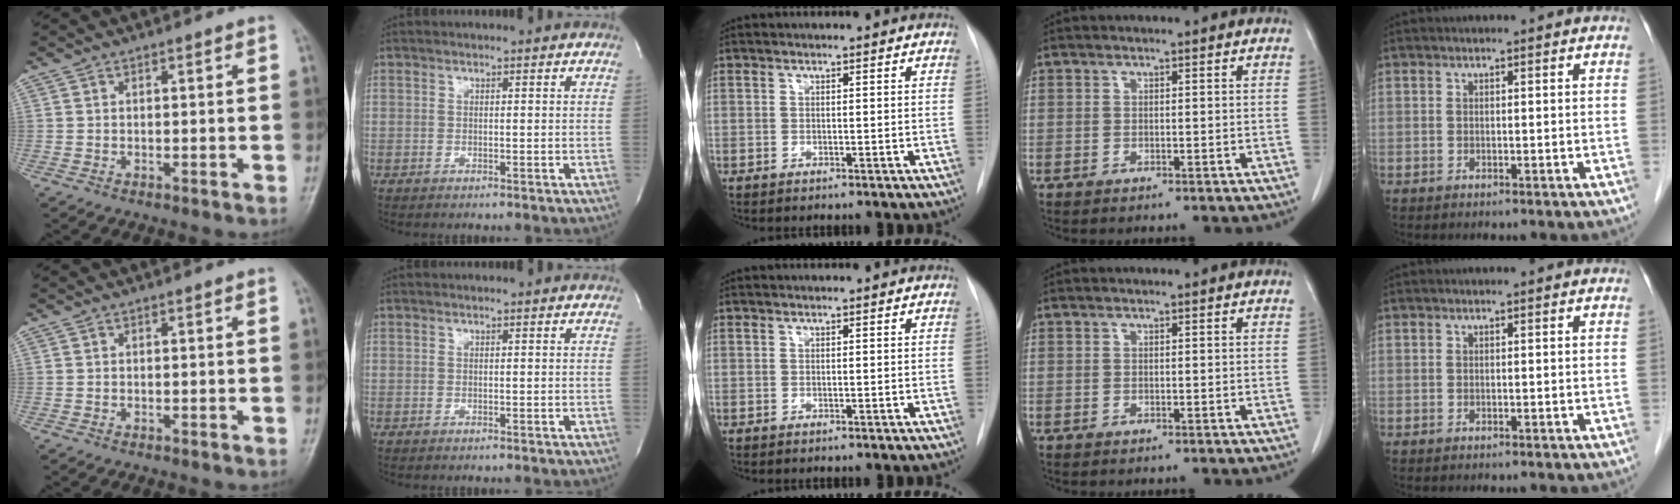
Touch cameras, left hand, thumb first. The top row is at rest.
{}